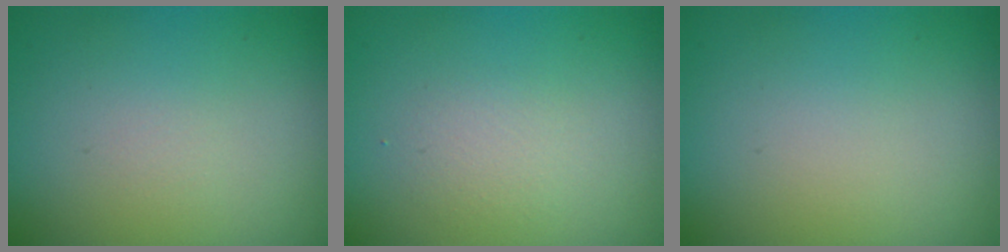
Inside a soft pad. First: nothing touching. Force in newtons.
{"total": 1.3, "press": 1.3, "slide": 0.1}
{"total": 0.0}